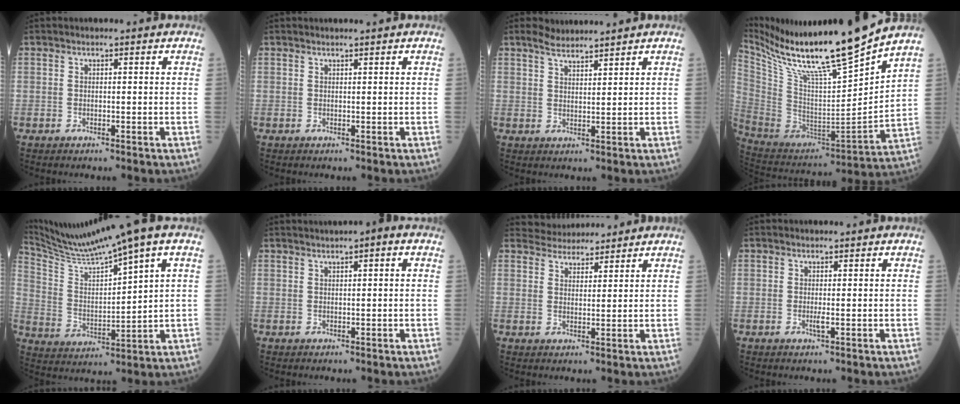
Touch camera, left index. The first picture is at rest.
{"total": 1.6, "force": [1.5, 0.0, 0.6], "torque": [-0.007, 0.009, 0.023]}
{"total": 3.6, "force": [3.4, 0.3, 1.0], "torque": [-0.024, 0.017, 0.065]}
{"total": 22.2, "force": [18.5, -0.4, 12.3], "torque": [-0.224, -0.037, 0.328]}
{"total": 13.2, "force": [10.7, -1.2, 7.7], "torque": [-0.153, 0.014, 0.200]}
{"total": 2.7, "force": [1.6, 0.2, 2.2], "torque": [-0.042, 0.013, 0.027]}
{"total": 5.6, "force": [5.4, 1.3, 0.2], "torque": [-0.008, 0.023, 0.088]}
{"total": 1.1, "force": [0.2, 0.0, 1.1], "torque": [-0.026, -0.002, 0.004]}